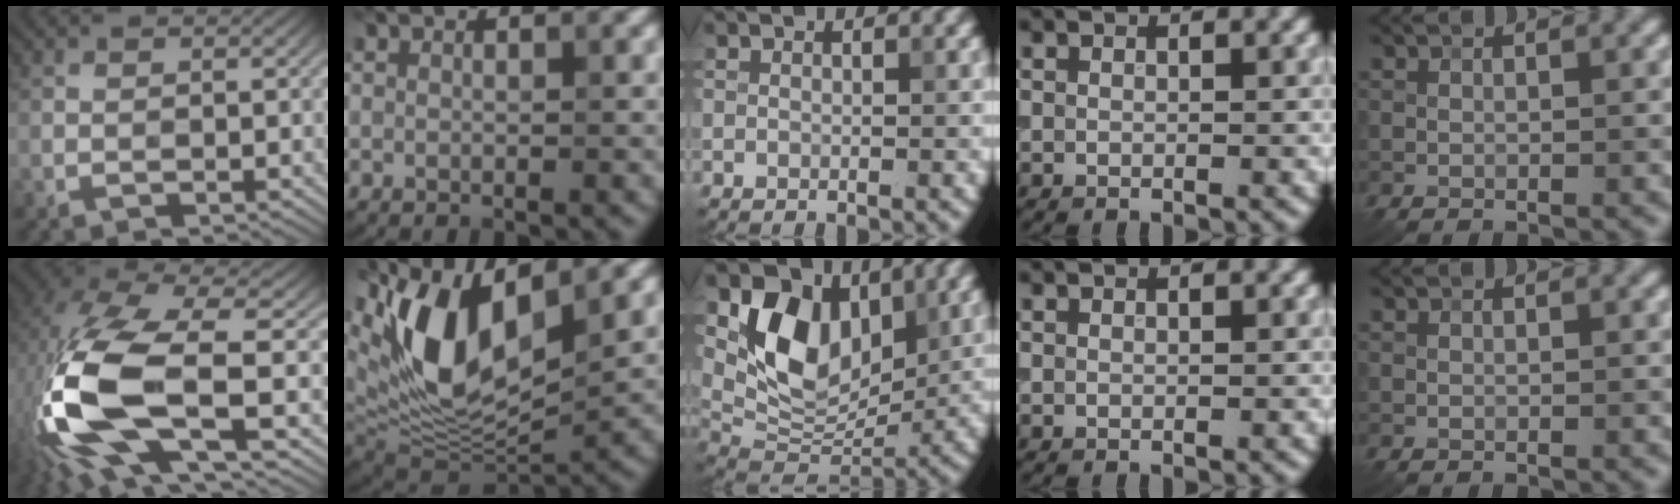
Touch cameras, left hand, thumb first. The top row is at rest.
{"thumb": {"total": 17.2, "force": [-3.3, 7.9, 14.9], "torque": [-0.362, -0.021, -0.054]}, "index": {"total": 12.7, "force": [4.8, 5.8, 10.2], "torque": [-0.196, 0.001, 0.085]}, "middle": {"total": 9.0, "force": [3.1, 6.1, 5.8], "torque": [-0.104, -0.009, 0.054]}}